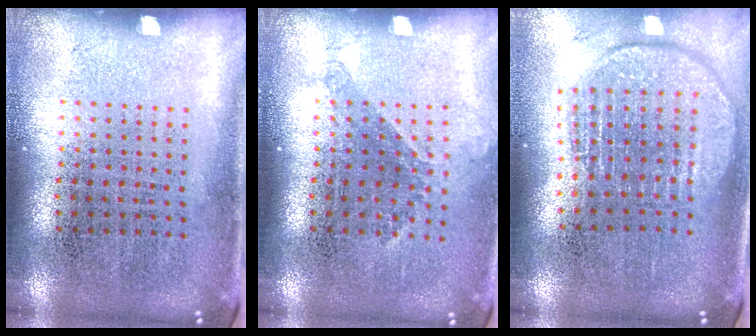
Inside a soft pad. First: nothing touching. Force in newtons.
{"total": 1.2, "press": 0.9, "slide": 0.8}
{"total": 1.8, "press": 1.5, "slide": 1.0}